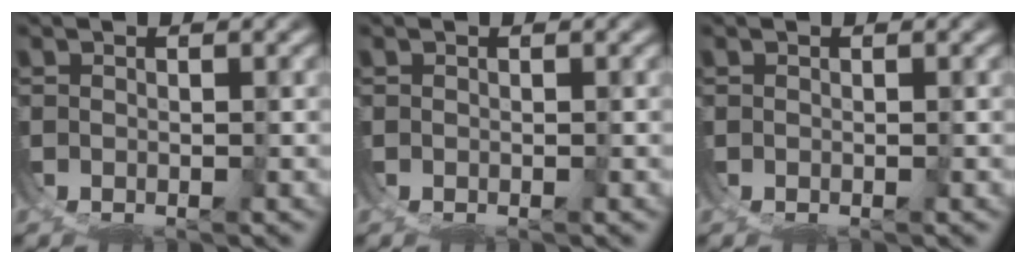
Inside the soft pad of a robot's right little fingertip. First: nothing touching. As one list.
[{"total": 0.0}, {"total": 0.0}]